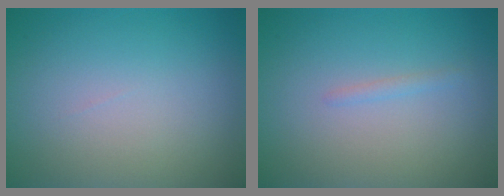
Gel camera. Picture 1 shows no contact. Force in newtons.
{"total": 0.7, "press": 0.7, "slide": 0.1}